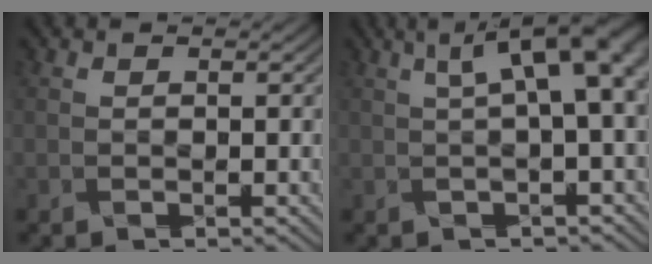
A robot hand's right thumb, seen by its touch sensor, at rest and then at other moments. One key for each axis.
{"total": 7.9, "fx": 1.9, "fy": 2.0, "fz": 7.4, "tx": -0.104, "ty": 0.024, "tz": 0.028}